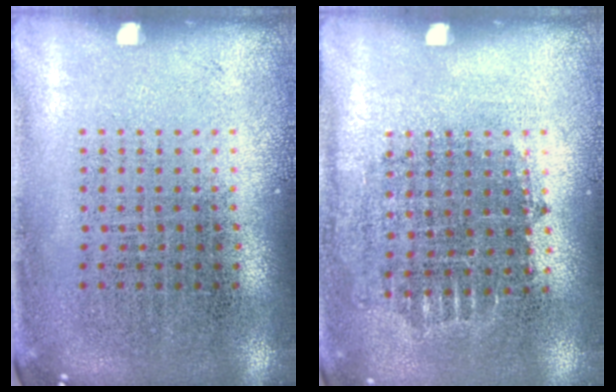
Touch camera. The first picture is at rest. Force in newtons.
{"total": 0.7, "press": 0.7, "slide": 0.3}